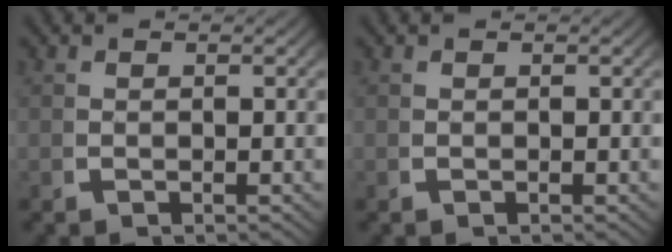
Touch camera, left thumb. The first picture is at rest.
{"total": 0.0}